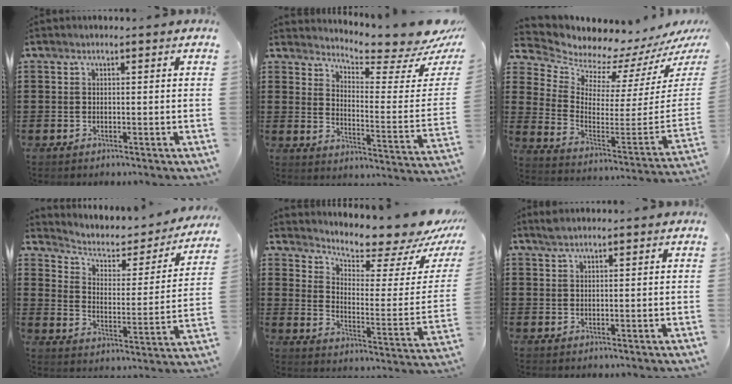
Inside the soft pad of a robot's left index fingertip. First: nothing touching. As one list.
[{"total": 5.9, "force": [5.6, -0.2, 1.9], "torque": [-0.044, -0.065, 0.090]}, {"total": 4.9, "force": [4.8, 0.7, -0.5], "torque": [-0.022, -0.076, 0.077]}, {"total": 3.3, "force": [2.3, 2.0, 1.3], "torque": [-0.044, -0.017, 0.031]}, {"total": 5.4, "force": [4.8, 1.3, 2.0], "torque": [-0.052, -0.052, 0.076]}, {"total": 1.2, "force": [1.0, 0.2, 0.7], "torque": [-0.015, 0.002, 0.017]}]